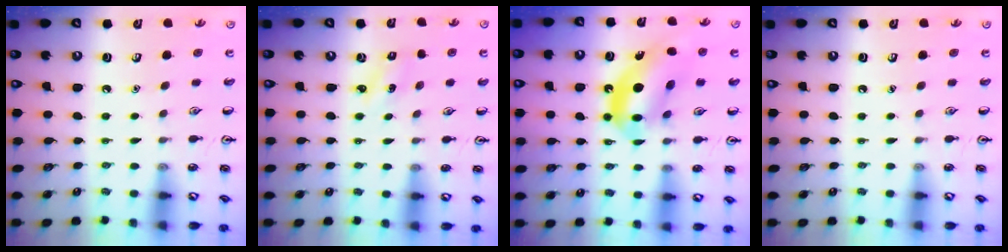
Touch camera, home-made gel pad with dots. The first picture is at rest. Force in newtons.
{"total": 1.4, "press": 1.3, "slide": 0.6}
{"total": 12.4, "press": 11.9, "slide": 3.6}
{"total": 0.0}